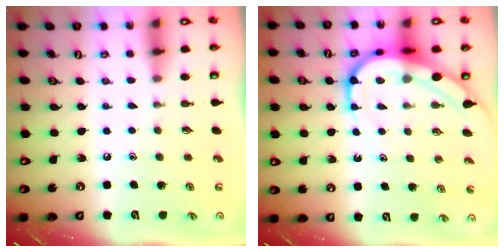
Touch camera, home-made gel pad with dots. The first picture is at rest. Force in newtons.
{"total": 10.6, "press": 10.6, "slide": 1.0}